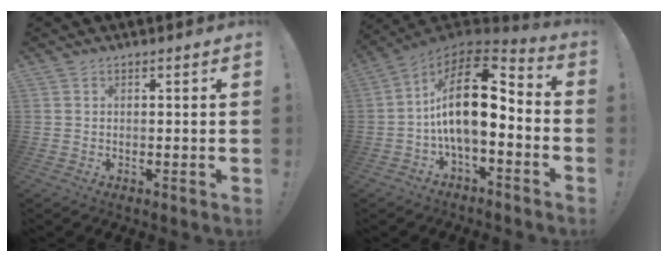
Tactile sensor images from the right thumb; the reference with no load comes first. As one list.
[{"total": 18.2, "force": [1.2, 8.6, 15.9], "torque": [-0.281, -0.002, 0.023]}]